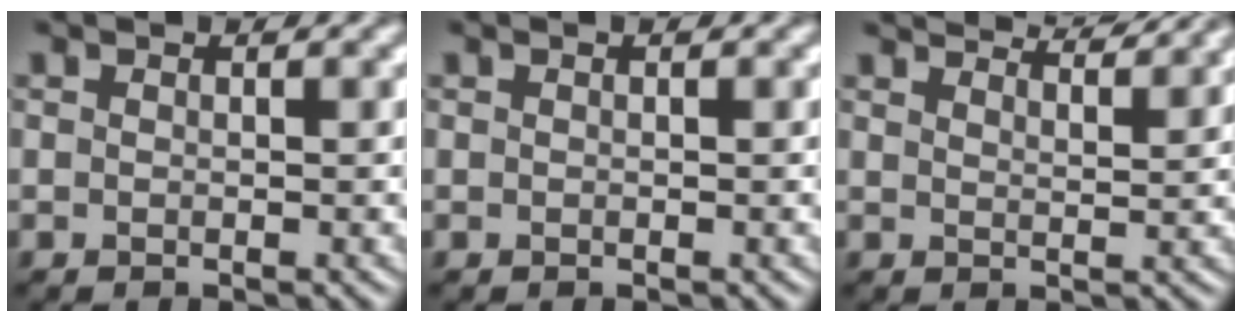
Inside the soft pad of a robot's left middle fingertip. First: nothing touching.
{"total": 0.0}
{"total": 5.8, "force": [5.2, 0.9, 2.3], "torque": [-0.025, 0.023, 0.042]}